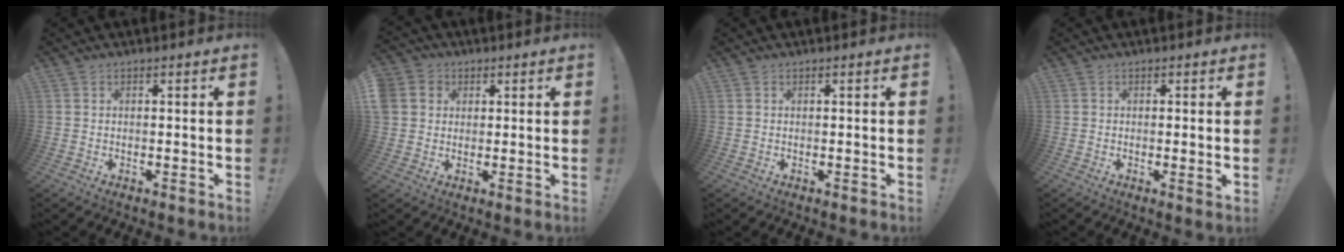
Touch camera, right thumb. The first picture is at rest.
{"total": 5.4, "force": [1.3, 5.0, 1.4], "torque": [-0.032, -0.002, 0.027]}
{"total": 0.0}
{"total": 1.9, "force": [0.1, 0.0, 1.9], "torque": [-0.030, -0.004, 0.002]}